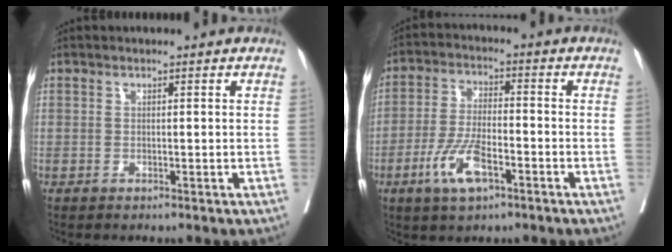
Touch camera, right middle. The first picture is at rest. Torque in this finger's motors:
{"motor_torque": [1.45, -0.66, 0.40, 0.08]}